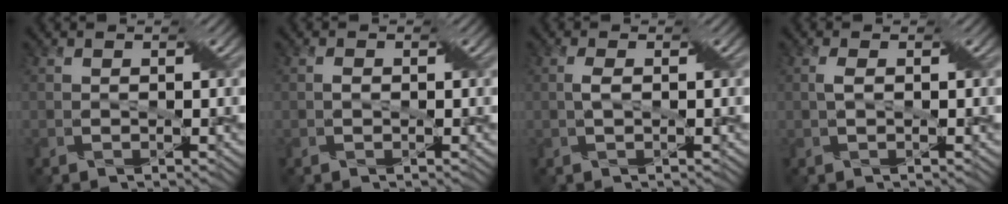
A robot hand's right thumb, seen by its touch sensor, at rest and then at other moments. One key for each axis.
{"total": 0.6, "fx": 0.0, "fy": 0.4, "fz": 0.5, "tx": -0.010, "ty": 0.001, "tz": -0.001}
{"total": 1.2, "fx": 0.1, "fy": 0.3, "fz": 1.2, "tx": -0.029, "ty": 0.006, "tz": 0.000}
{"total": 1.1, "fx": 0.2, "fy": 0.3, "fz": 1.0, "tx": -0.026, "ty": 0.006, "tz": 0.002}